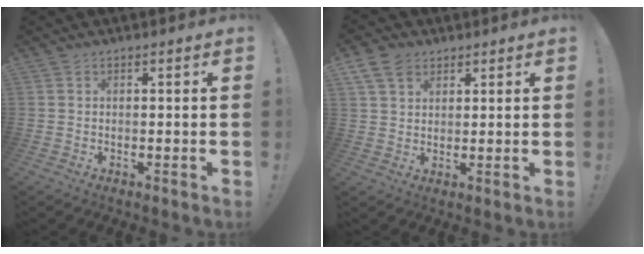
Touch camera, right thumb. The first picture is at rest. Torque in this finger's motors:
{"motor_torque": [0.10, 0.10, 0.10, 0.61, 0.15]}